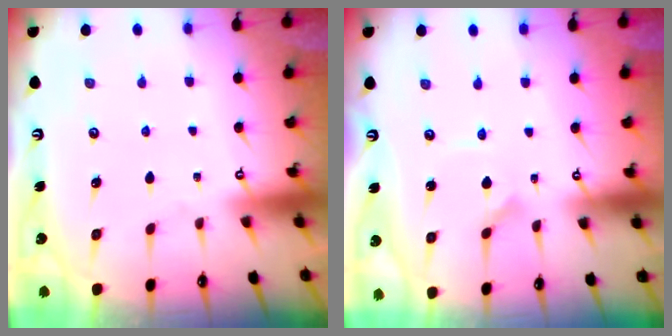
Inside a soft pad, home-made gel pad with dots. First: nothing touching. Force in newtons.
{"total": 1.0, "press": 1.0, "slide": 0.0}